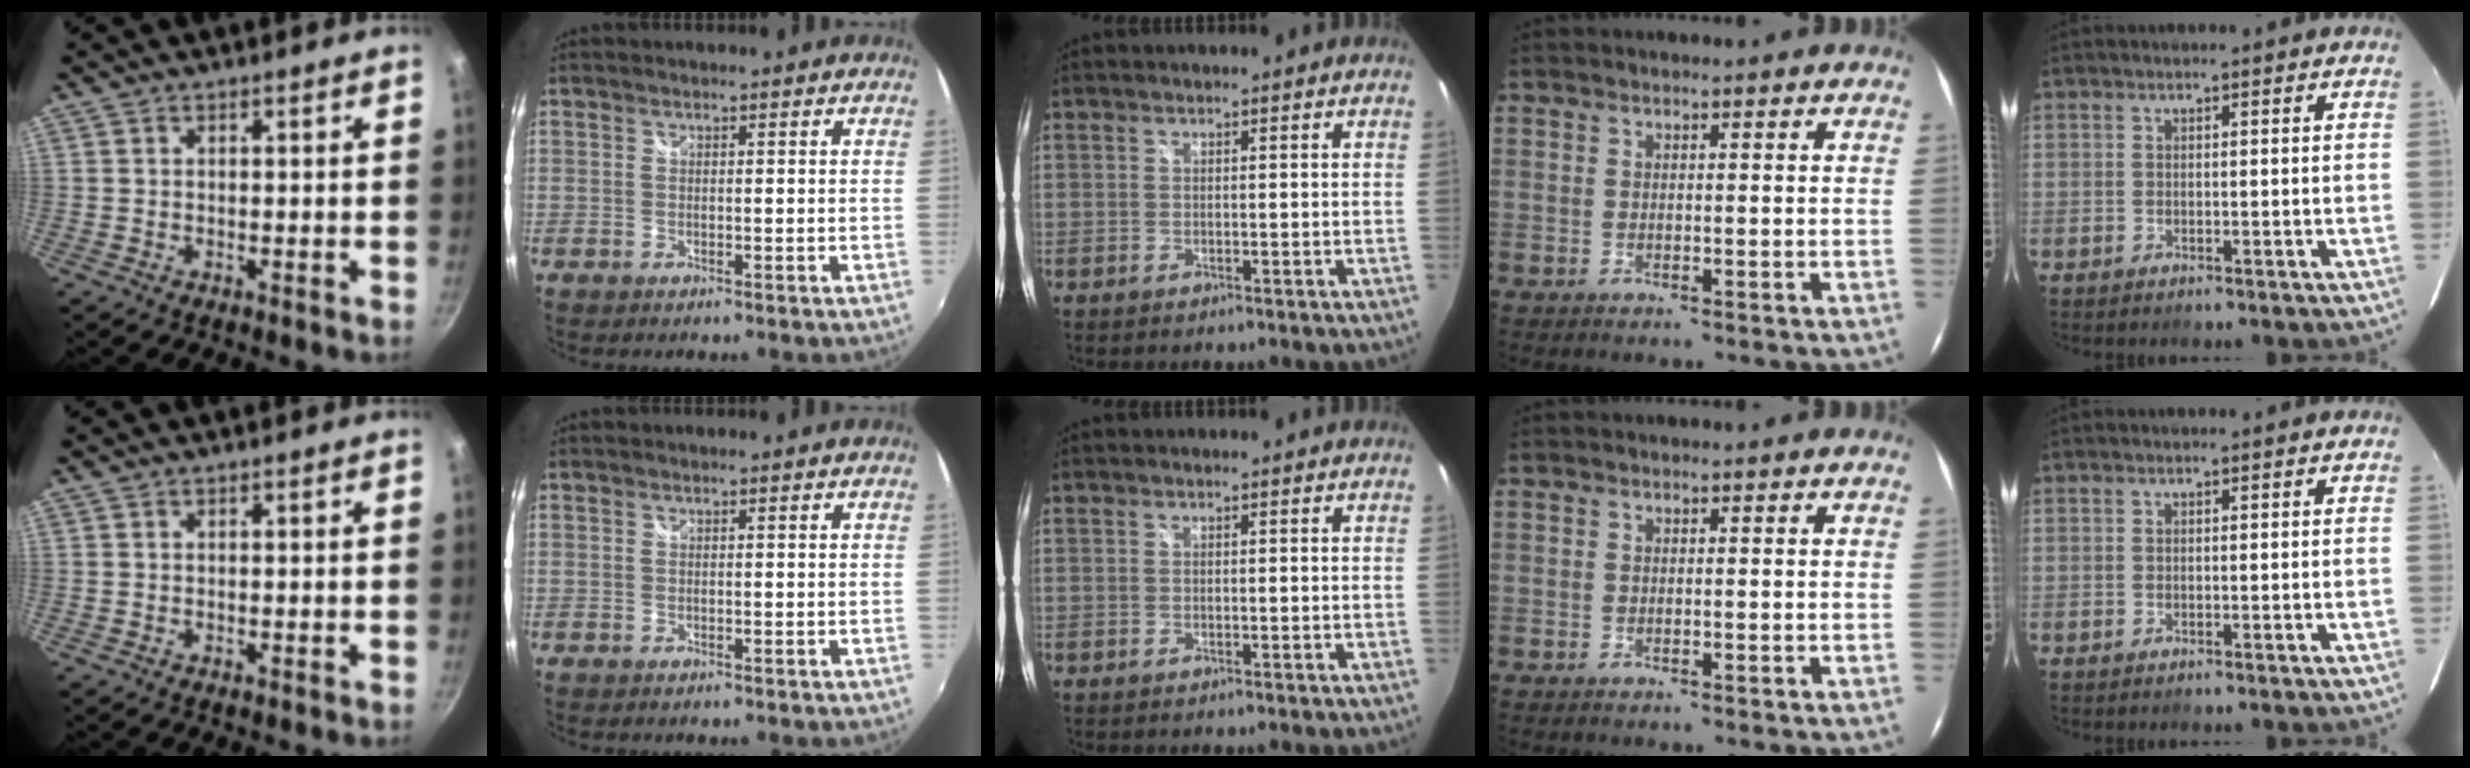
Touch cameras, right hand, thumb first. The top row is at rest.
{}